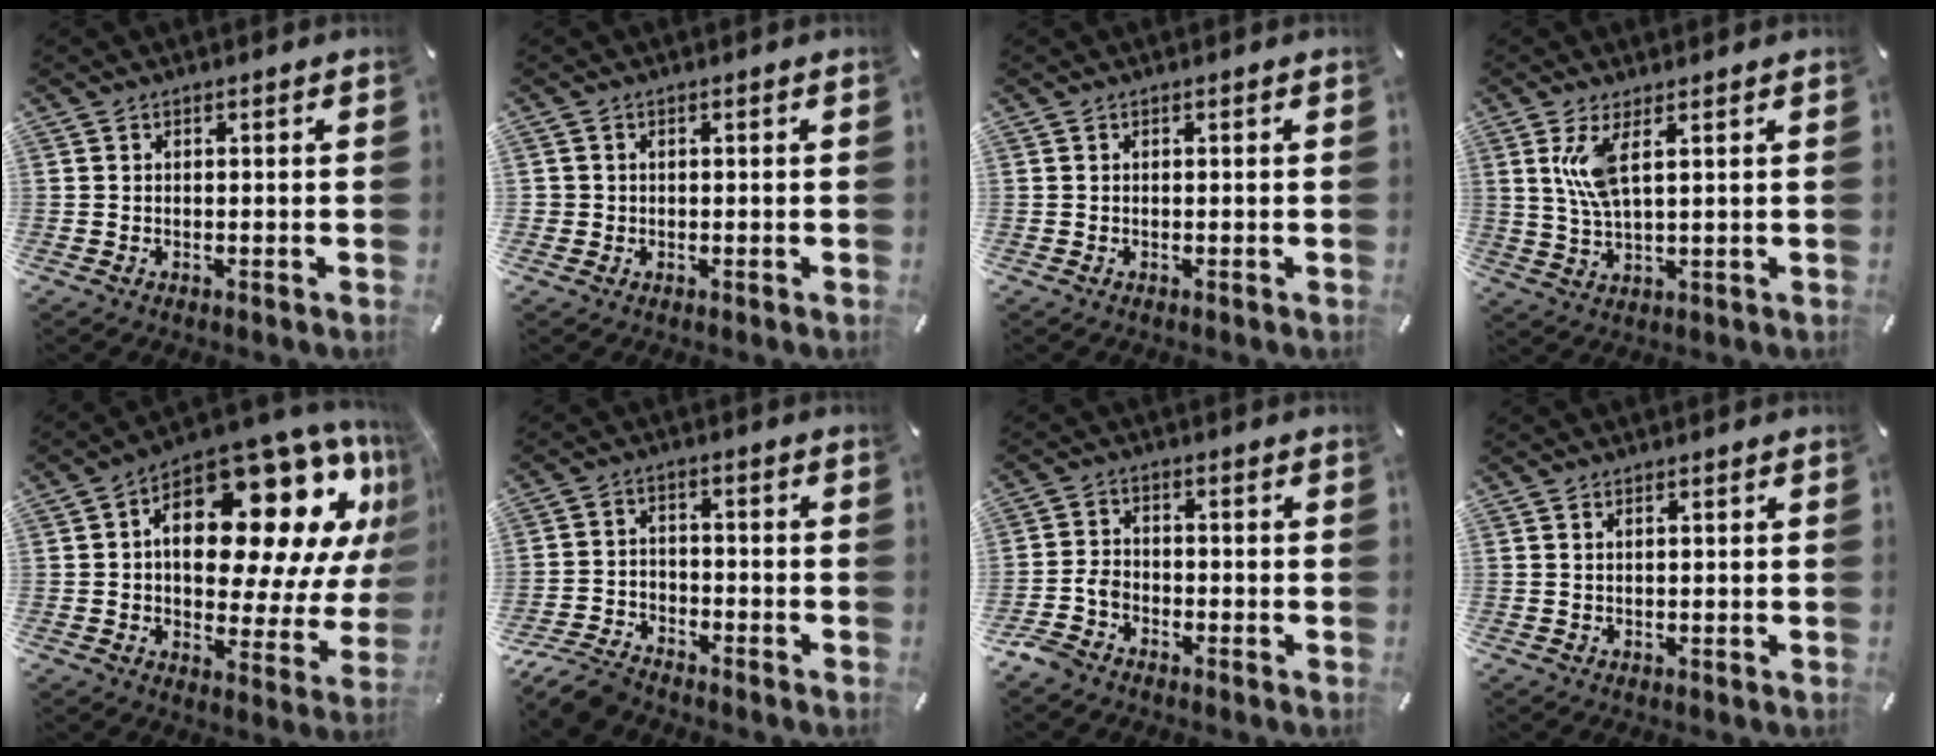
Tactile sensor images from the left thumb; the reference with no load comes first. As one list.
[{"total": 1.2, "force": [-0.1, 1.2, 0.1], "torque": [0.001, 0.006, -0.004]}, {"total": 0.0}, {"total": 7.3, "force": [3.1, 2.1, 6.2], "torque": [-0.146, -0.002, 0.048]}, {"total": 24.1, "force": [9.5, 12.3, 18.4], "torque": [-0.249, -0.075, 0.162]}, {"total": 7.6, "force": [-6.7, 3.0, 2.0], "torque": [-0.042, 0.032, -0.129]}, {"total": 4.7, "force": [-3.1, 3.1, 1.5], "torque": [-0.037, 0.016, -0.060]}, {"total": 0.7, "force": [0.4, 0.1, 0.6], "torque": [-0.012, 0.000, 0.006]}]